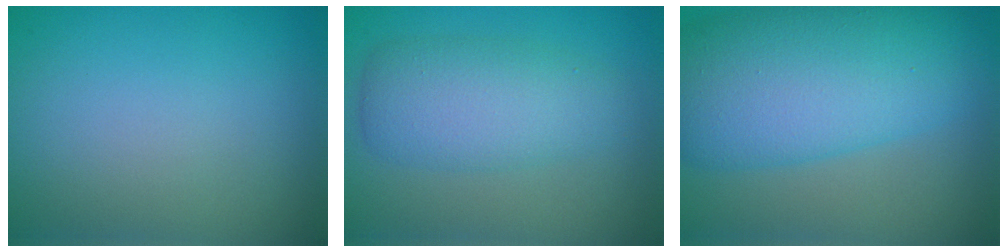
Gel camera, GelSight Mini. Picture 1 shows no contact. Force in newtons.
{"total": 5.2, "press": 5.2, "slide": 0.0}
{"total": 11.1, "press": 11.1, "slide": 0.2}